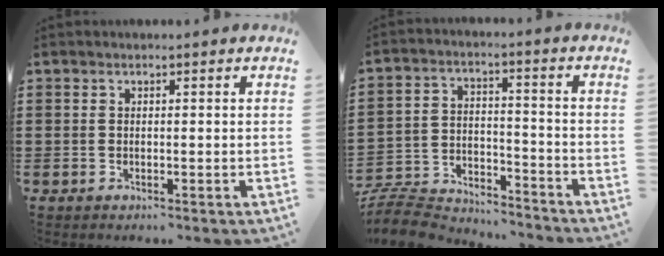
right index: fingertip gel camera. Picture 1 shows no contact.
{"total": 8.6, "force": [-8.2, 1.9, 1.6], "torque": [-0.046, 0.015, -0.167]}